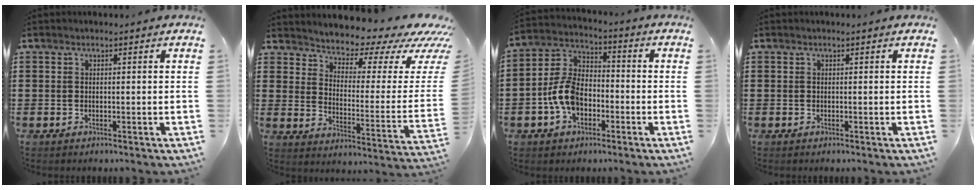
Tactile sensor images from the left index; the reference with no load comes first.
{"total": 4.9, "force": [4.6, 1.3, 1.1], "torque": [-0.036, -0.050, 0.072]}
{"total": 8.6, "force": [-3.2, 5.5, 5.8], "torque": [-0.149, 0.011, -0.068]}
{"total": 0.0}